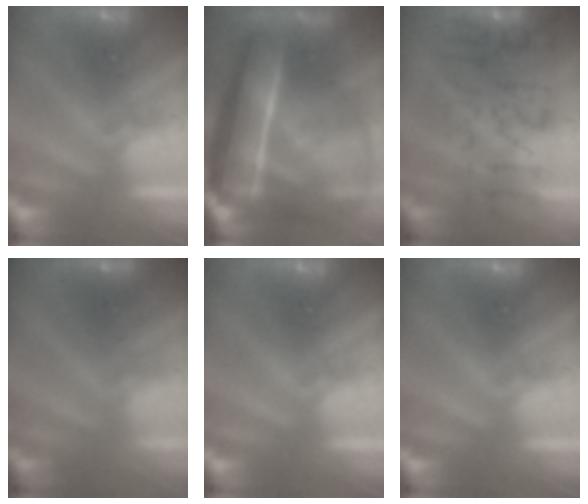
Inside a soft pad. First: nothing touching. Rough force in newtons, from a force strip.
{"total": 7.1}
{"total": 4.9}
{"total": 1.5}
{"total": 0.0}
{"total": 0.0}